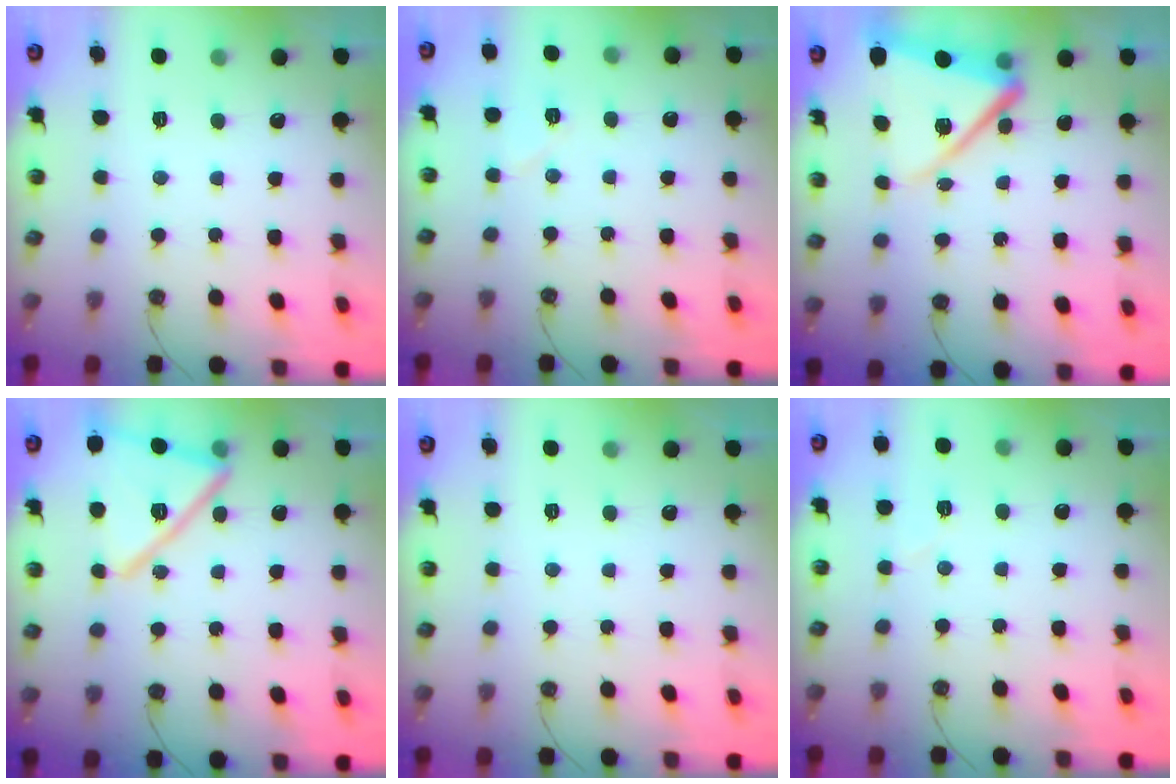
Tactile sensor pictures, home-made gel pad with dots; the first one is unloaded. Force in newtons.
{"total": 4.9, "press": 4.6, "slide": 1.8}
{"total": 12.5, "press": 12.5, "slide": 1.4}
{"total": 18.9, "press": 18.9, "slide": 1.0}
{"total": 0.0}
{"total": 4.3, "press": 3.7, "slide": 2.1}